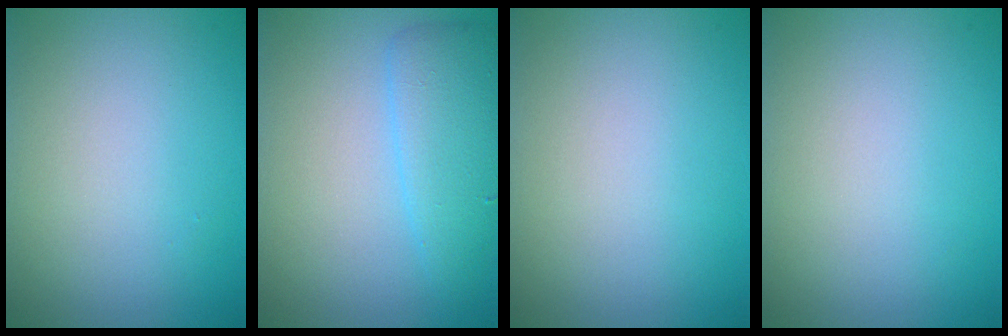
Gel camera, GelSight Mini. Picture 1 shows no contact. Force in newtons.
{"total": 3.5, "press": 3.5, "slide": 0.0}
{"total": 0.0}
{"total": 0.0}